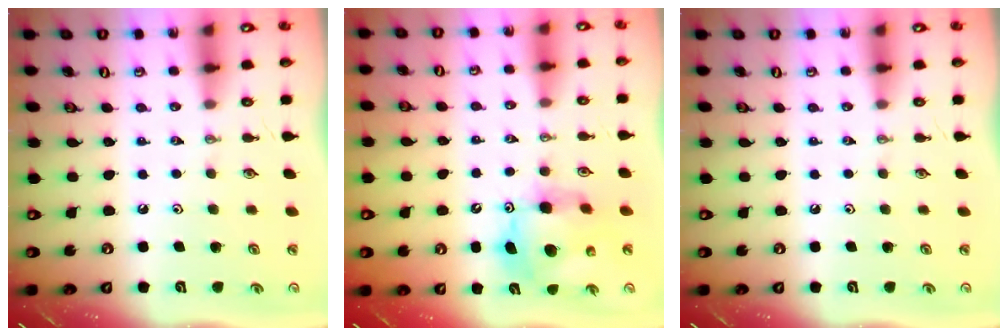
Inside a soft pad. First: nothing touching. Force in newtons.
{"total": 12.3, "press": 12.2, "slide": 1.2}
{"total": 0.0}